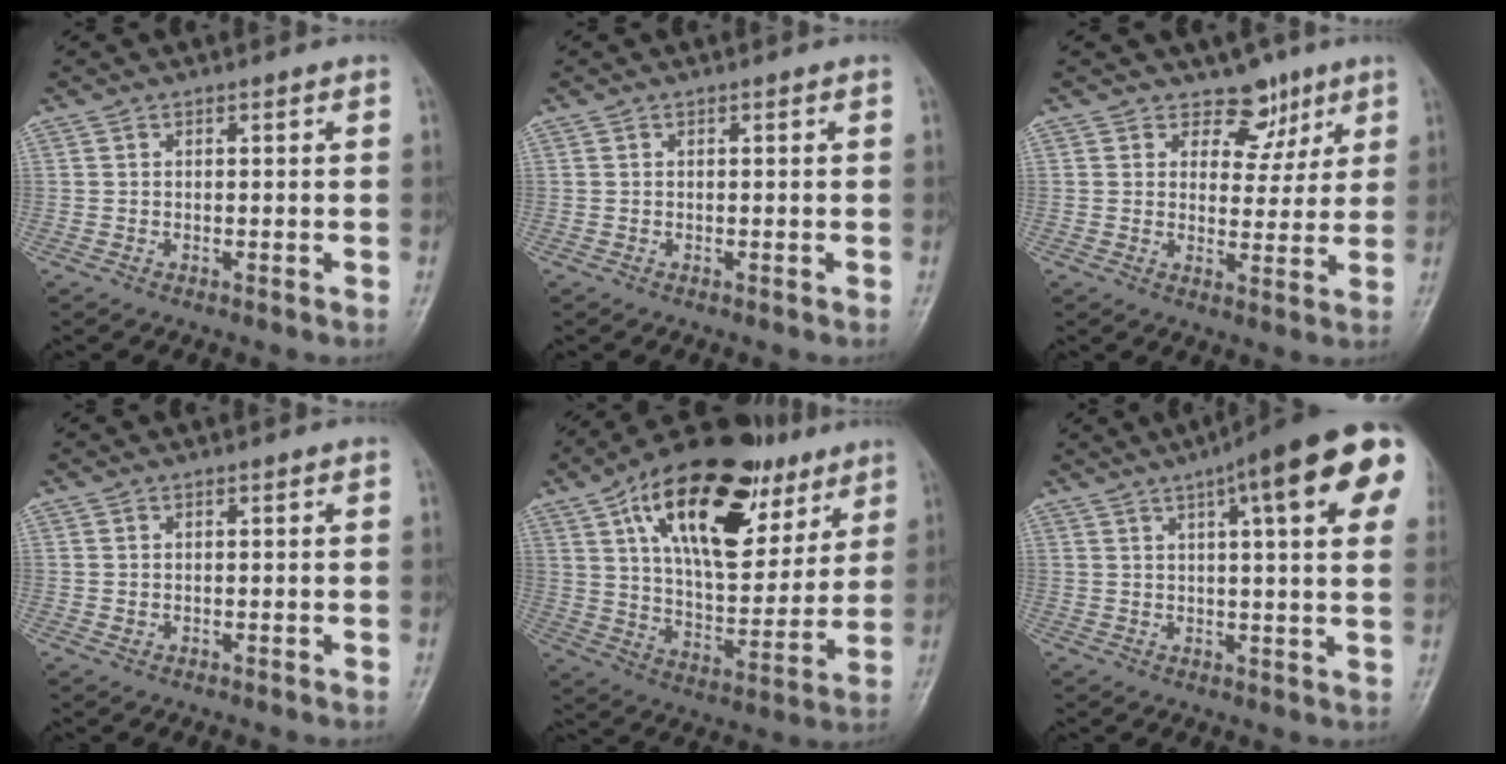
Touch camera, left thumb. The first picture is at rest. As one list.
[{"total": 0.0}, {"total": 6.3, "force": [4.1, 4.4, 1.5], "torque": [0.018, -0.020, 0.060]}, {"total": 0.9, "force": [0.2, 0.6, 0.6], "torque": [-0.009, 0.003, 0.007]}, {"total": 27.8, "force": [13.3, 13.8, 20.1], "torque": [-0.283, -0.018, 0.215]}, {"total": 20.4, "force": [9.0, 4.3, 17.7], "torque": [-0.234, 0.006, 0.110]}]